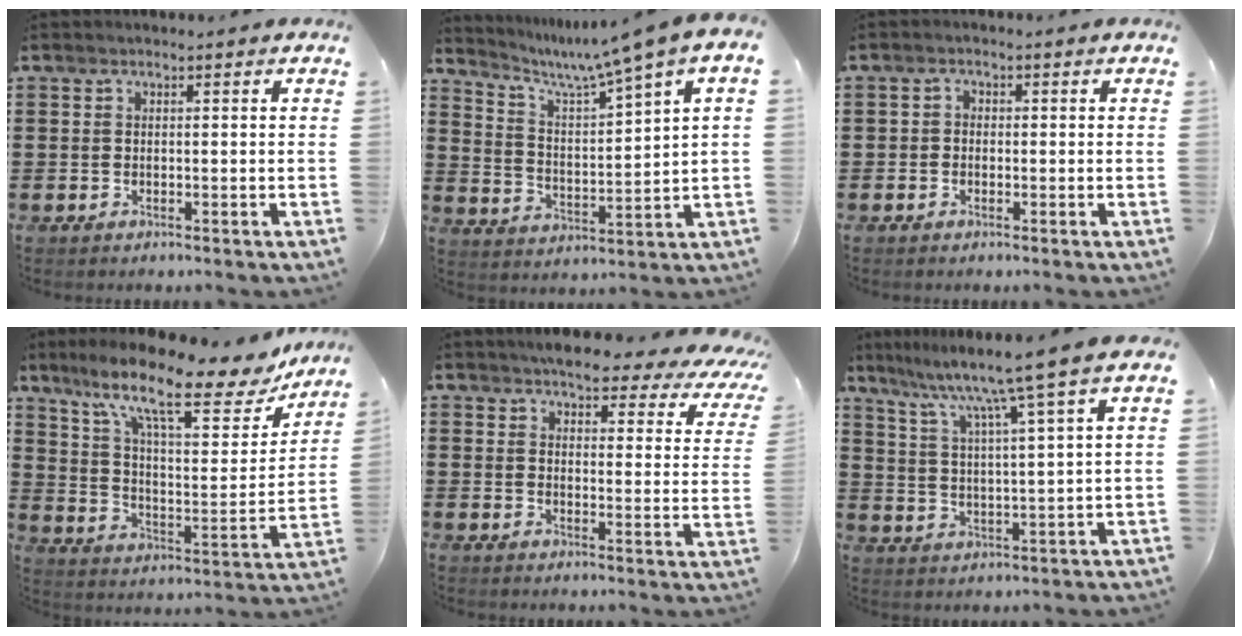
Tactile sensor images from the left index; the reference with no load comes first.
{"total": 6.4, "force": [5.1, -1.0, 3.8], "torque": [-0.095, -0.039, 0.075]}
{"total": 1.2, "force": [-0.7, 1.0, 0.3], "torque": [-0.008, 0.003, -0.015]}
{"total": 14.8, "force": [10.5, 3.2, 10.0], "torque": [-0.195, -0.049, 0.169]}
{"total": 5.2, "force": [4.7, 0.8, 2.0], "torque": [-0.053, -0.028, 0.078]}
{"total": 8.3, "force": [6.4, -1.6, 5.1], "torque": [-0.124, -0.041, 0.098]}